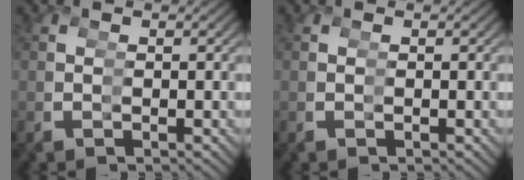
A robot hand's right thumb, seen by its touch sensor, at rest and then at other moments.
{"total": 0.0}